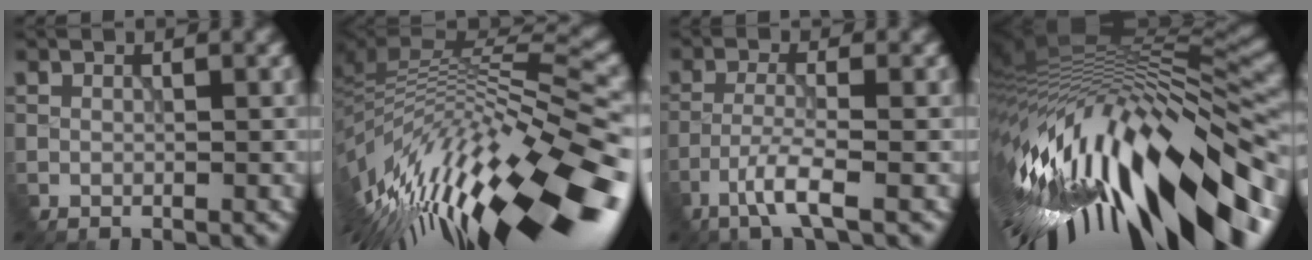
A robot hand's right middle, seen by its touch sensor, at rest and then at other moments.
{"total": 15.1, "force": [-5.2, 4.9, 13.3], "torque": [-0.240, 0.013, -0.084]}
{"total": 3.2, "force": [-2.1, 0.1, 2.4], "torque": [-0.057, 0.005, -0.051]}
{"total": 16.0, "force": [-3.5, 5.8, 14.6], "torque": [-0.254, -0.003, -0.059]}